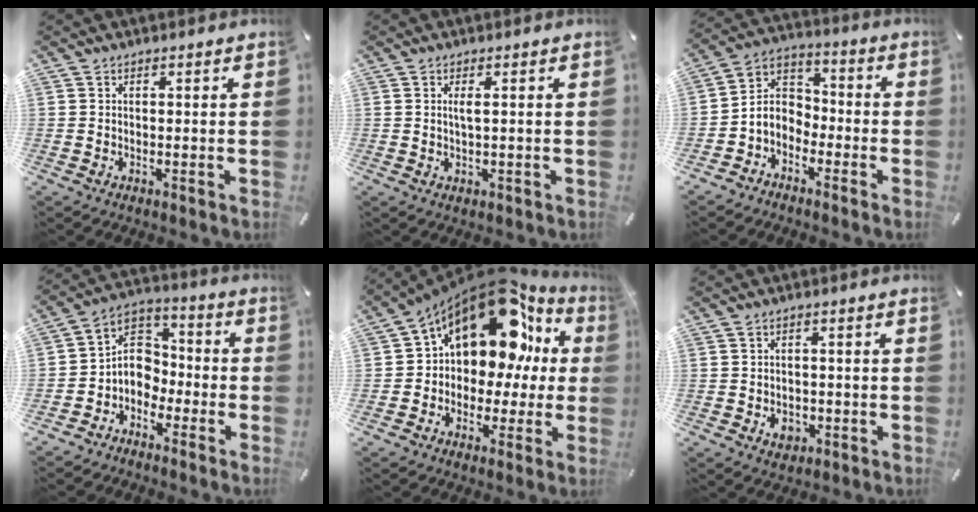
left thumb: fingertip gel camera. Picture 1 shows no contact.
{"total": 1.8, "force": [0.4, 0.5, 1.7], "torque": [-0.035, 0.000, 0.005]}
{"total": 6.3, "force": [-3.9, 4.7, 1.3], "torque": [-0.043, 0.017, -0.082]}
{"total": 7.4, "force": [-3.0, 6.4, 2.1], "torque": [-0.058, 0.018, -0.058]}
{"total": 17.8, "force": [8.7, 11.4, 10.6], "torque": [-0.178, -0.067, 0.148]}
{"total": 3.9, "force": [-1.2, 3.2, 1.9], "torque": [-0.023, 0.003, -0.022]}